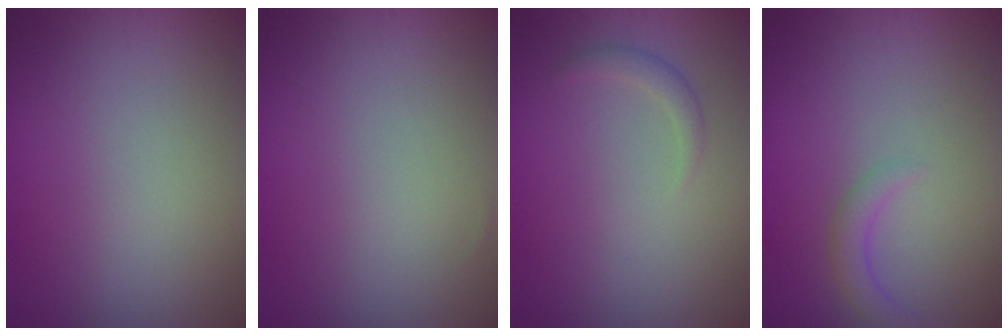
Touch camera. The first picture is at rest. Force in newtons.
{"total": 0.0}
{"total": 1.1, "press": 1.1, "slide": 0.0}
{"total": 1.5, "press": 1.5, "slide": 0.2}